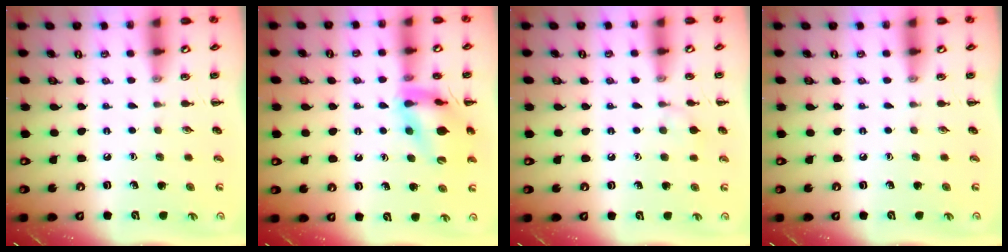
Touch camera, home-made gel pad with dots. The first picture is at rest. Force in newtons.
{"total": 14.4, "press": 14.2, "slide": 2.0}
{"total": 4.9, "press": 4.6, "slide": 1.8}
{"total": 0.0}